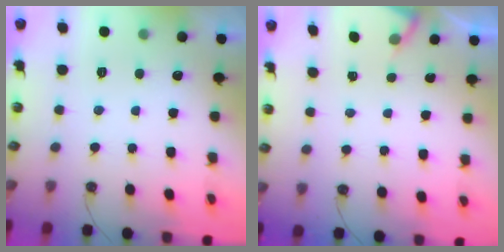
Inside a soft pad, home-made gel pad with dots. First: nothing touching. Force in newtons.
{"total": 2.3, "press": 2.3, "slide": 0.4}